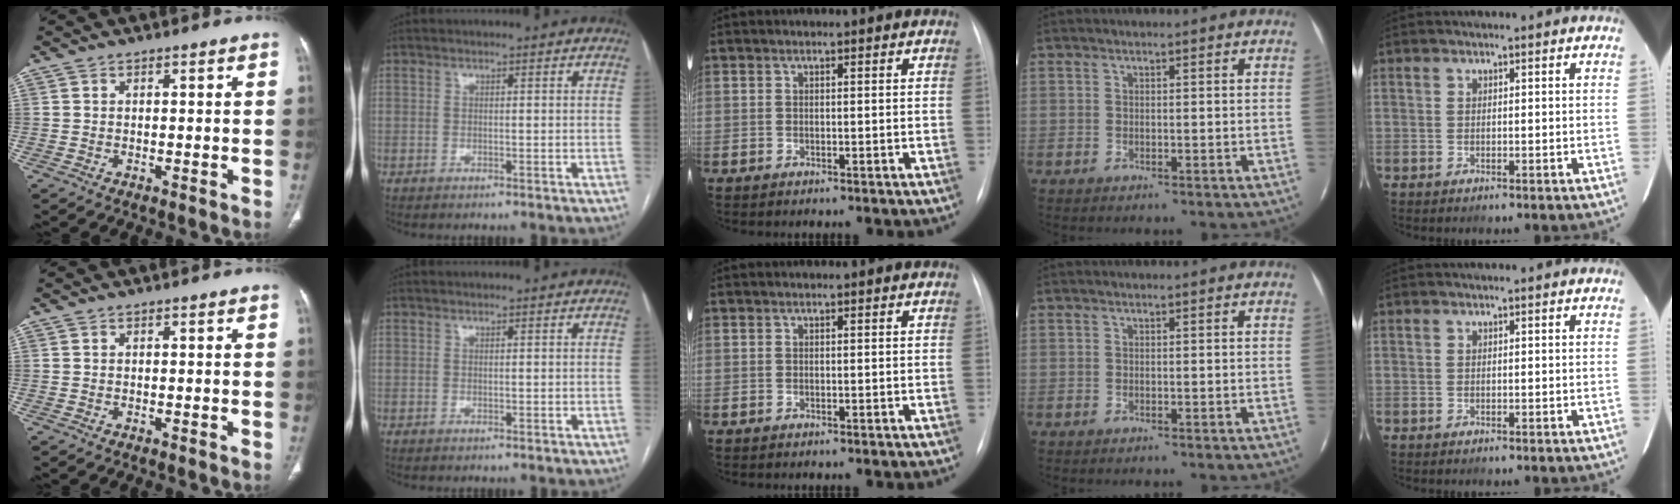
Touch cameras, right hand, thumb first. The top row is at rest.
{}